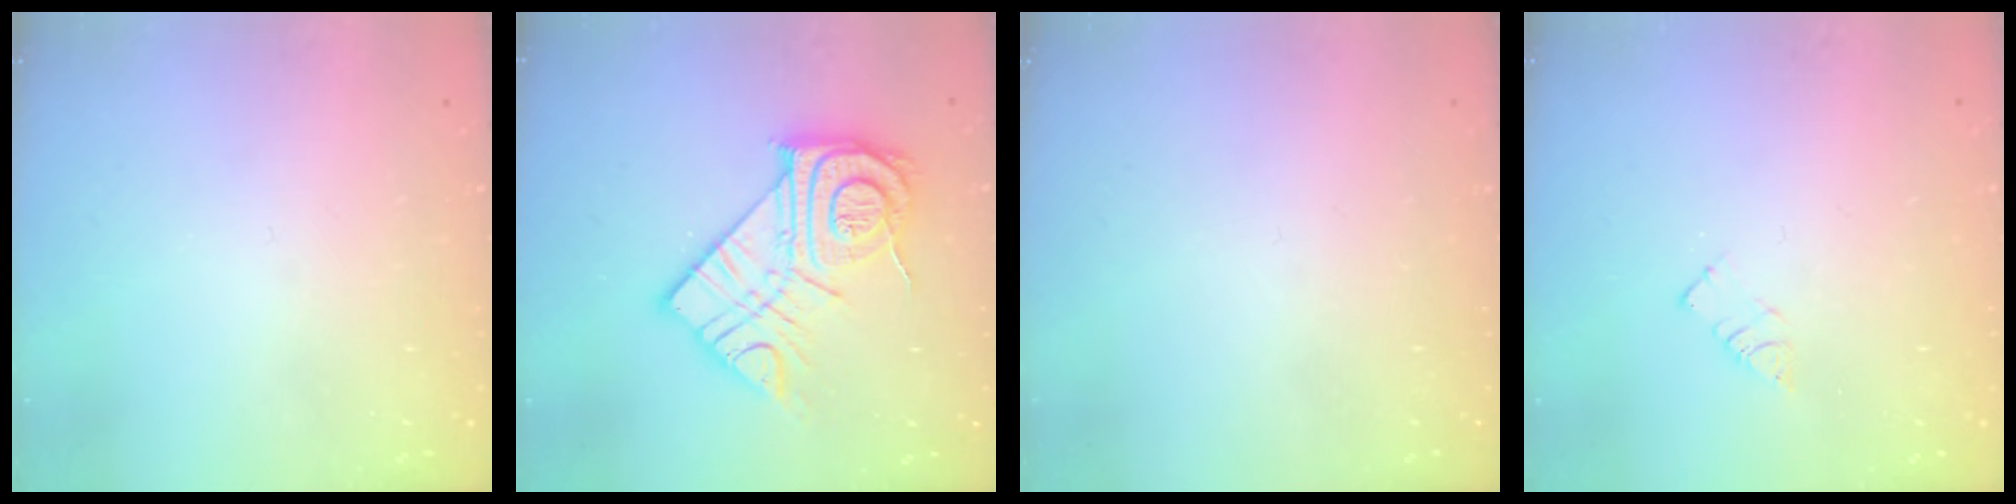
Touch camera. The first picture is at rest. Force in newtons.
{"total": 18.5, "press": 18.4, "slide": 1.5}
{"total": 1.5, "press": 1.5, "slide": 0.1}
{"total": 3.4, "press": 3.4, "slide": 0.2}